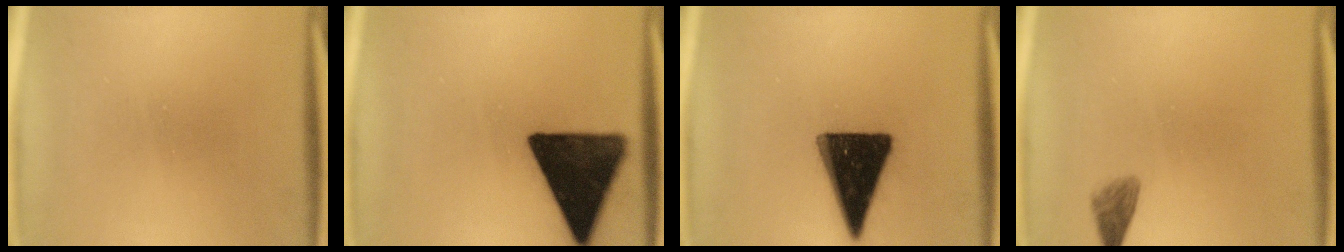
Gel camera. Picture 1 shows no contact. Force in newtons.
{"total": 16.6}
{"total": 18.2}
{"total": 1.9}